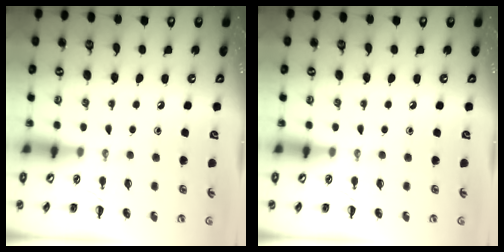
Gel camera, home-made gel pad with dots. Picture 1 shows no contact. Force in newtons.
{"total": 0.0}